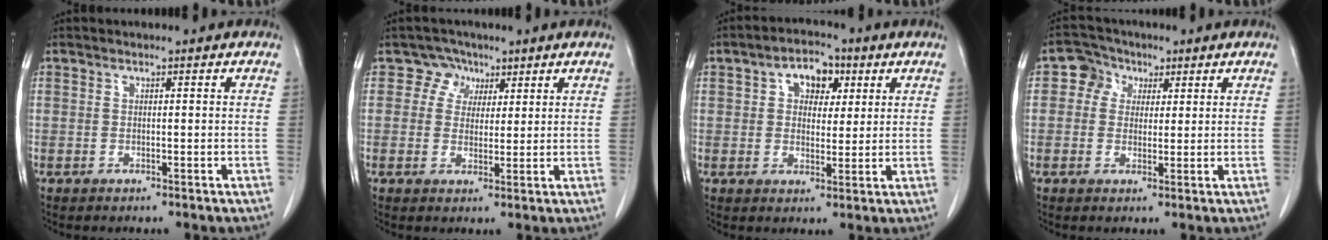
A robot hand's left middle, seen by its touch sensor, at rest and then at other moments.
{"total": 3.6, "force": [1.9, 3.1, 0.1], "torque": [0.002, 0.005, 0.028]}
{"total": 6.1, "force": [2.3, 3.9, 4.1], "torque": [-0.060, 0.020, 0.035]}
{"total": 4.3, "force": [1.5, 3.8, 1.3], "torque": [-0.023, 0.019, 0.026]}